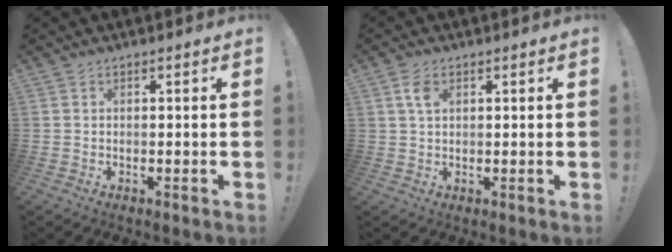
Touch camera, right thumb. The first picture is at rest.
{"total": 3.9, "force": [1.6, 1.9, 3.0], "torque": [-0.063, 0.004, 0.029]}